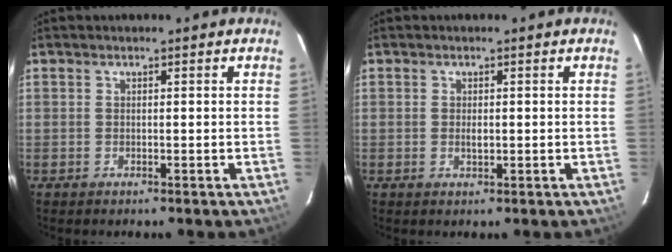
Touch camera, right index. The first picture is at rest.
{"total": 1.3, "force": [0.0, 0.6, 1.1], "torque": [-0.019, 0.001, 0.000]}